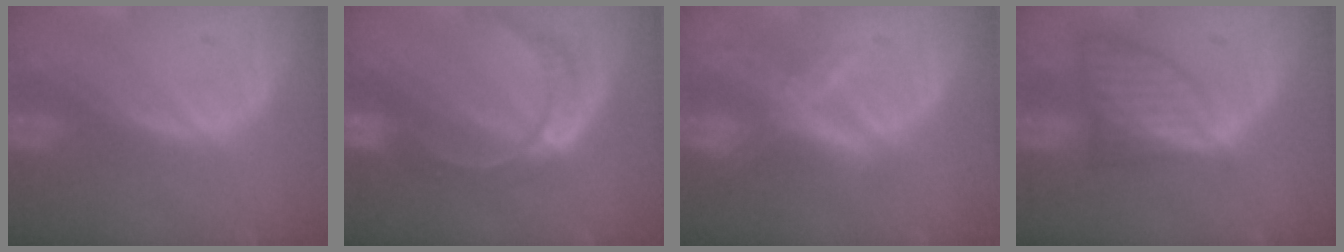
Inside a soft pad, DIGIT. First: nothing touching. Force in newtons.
{"total": 8.5, "press": 7.2, "slide": 4.6}
{"total": 7.3, "press": 6.1, "slide": 3.9}
{"total": 7.5, "press": 6.7, "slide": 3.4}